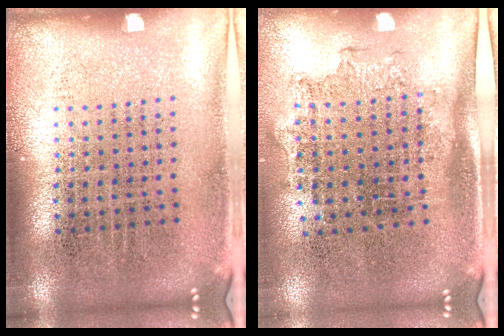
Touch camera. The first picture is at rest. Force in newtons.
{"total": 1.3, "press": 1.0, "slide": 0.8}